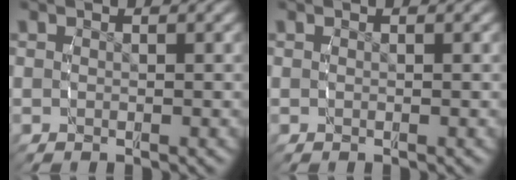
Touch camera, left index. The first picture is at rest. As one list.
[{"total": 0.0}]